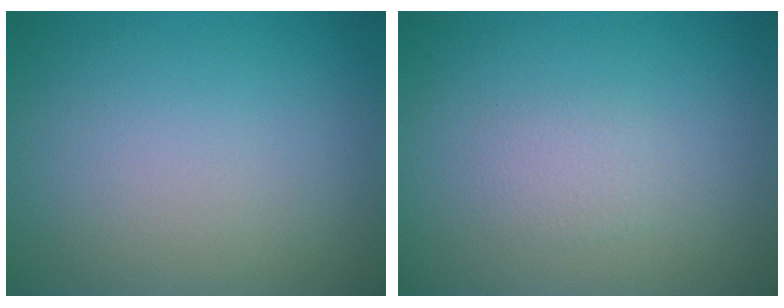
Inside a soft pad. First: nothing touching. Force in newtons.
{"total": 1.1, "press": 1.1, "slide": 0.1}